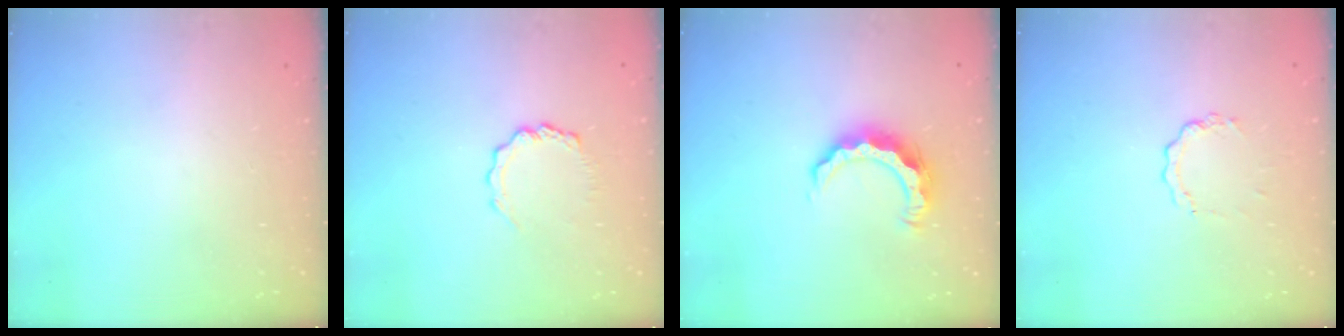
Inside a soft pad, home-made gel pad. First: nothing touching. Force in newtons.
{"total": 5.4, "press": 5.4, "slide": 0.4}
{"total": 8.4, "press": 8.3, "slide": 0.8}
{"total": 3.6, "press": 3.5, "slide": 0.3}